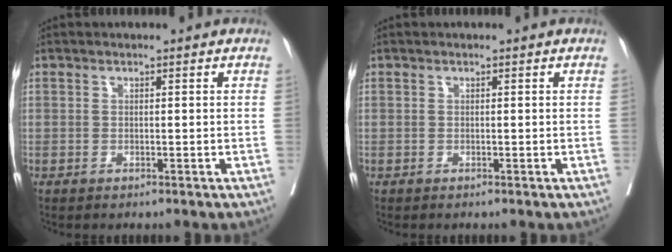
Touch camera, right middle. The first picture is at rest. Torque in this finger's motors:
{"motor_torque": [-0.01, 0.01, 0.00, 0.00]}